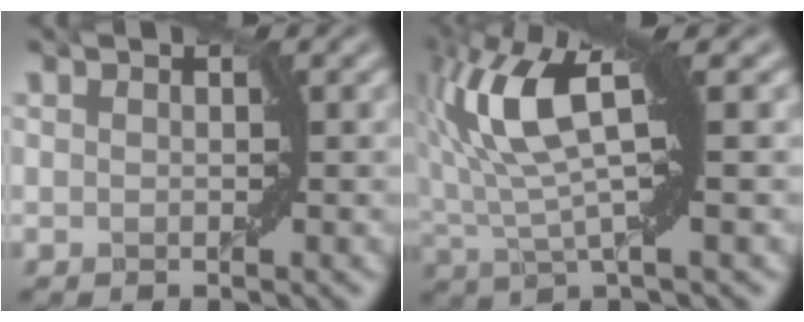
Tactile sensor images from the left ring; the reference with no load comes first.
{"total": 8.3, "force": [2.1, 2.4, 7.7], "torque": [-0.163, 0.015, 0.032]}